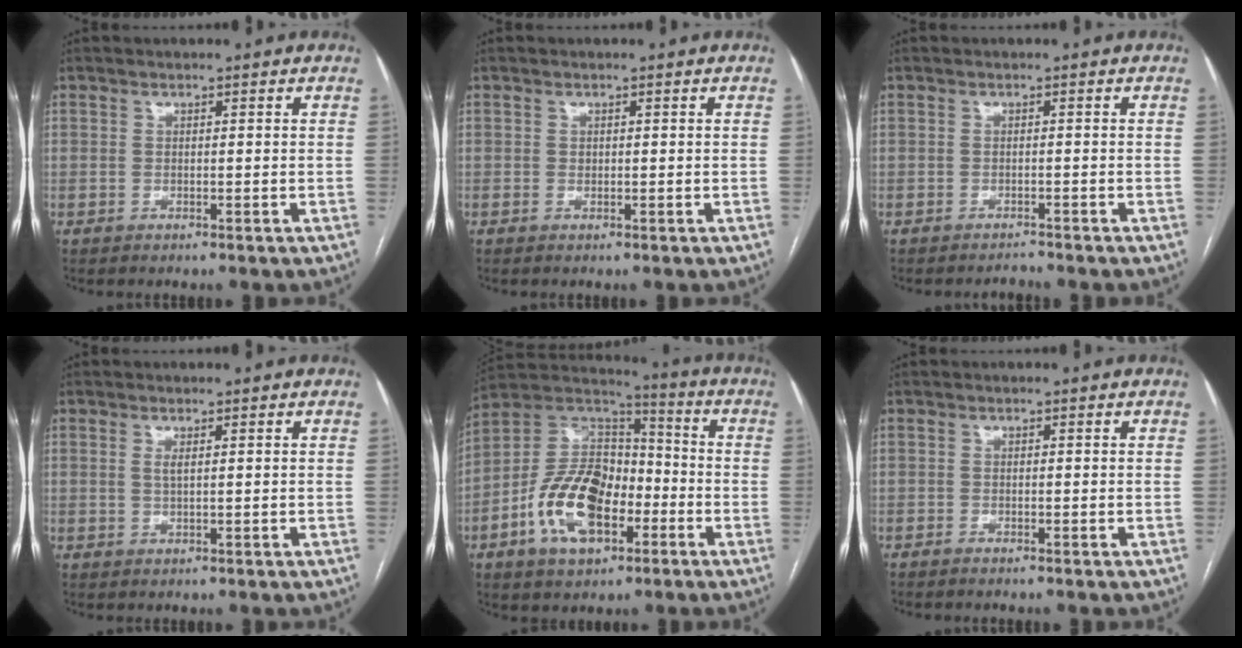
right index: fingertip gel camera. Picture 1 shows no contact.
{"total": 0.7, "force": [0.0, 0.5, 0.4], "torque": [-0.009, -0.004, 0.001]}
{"total": 1.1, "force": [-1.1, -0.2, -0.2], "torque": [0.007, -0.006, -0.012]}
{"total": 1.1, "force": [0.4, 0.1, 1.0], "torque": [-0.027, -0.001, 0.008]}
{"total": 16.1, "force": [-5.7, 8.8, 12.2], "torque": [-0.248, 0.018, -0.099]}
{"total": 0.8, "force": [-0.7, -0.1, 0.3], "torque": [-0.003, 0.000, -0.012]}